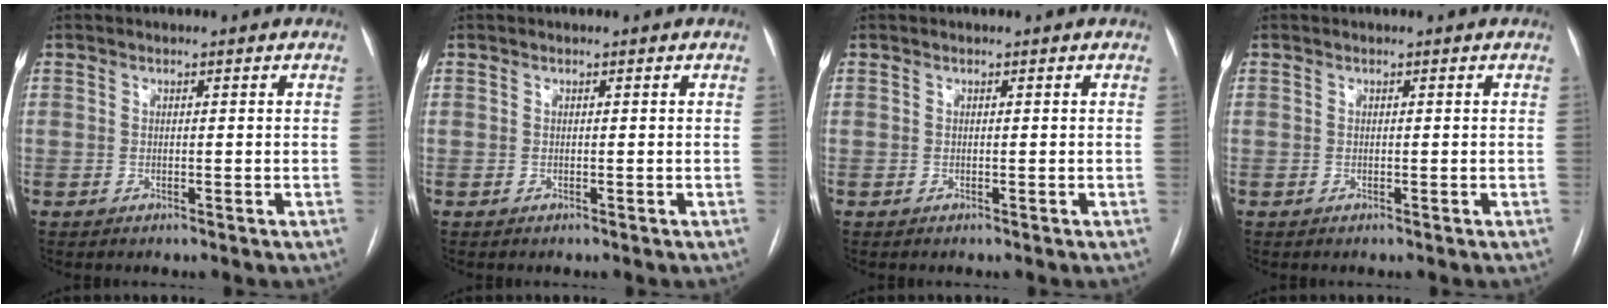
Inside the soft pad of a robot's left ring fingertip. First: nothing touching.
{"total": 0.0}
{"total": 0.0}
{"total": 0.0}